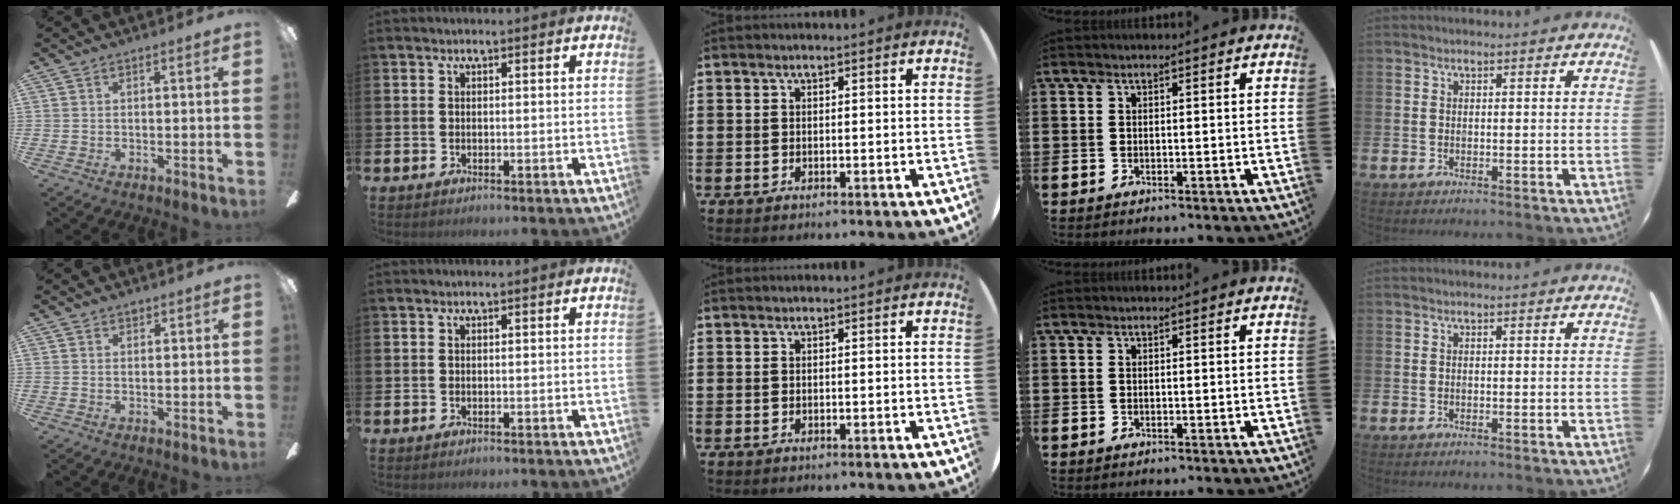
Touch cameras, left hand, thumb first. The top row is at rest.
{"thumb": {"total": 1.1, "force": [0.9, 0.5, 0.4], "torque": [-0.001, -0.002, 0.014]}}